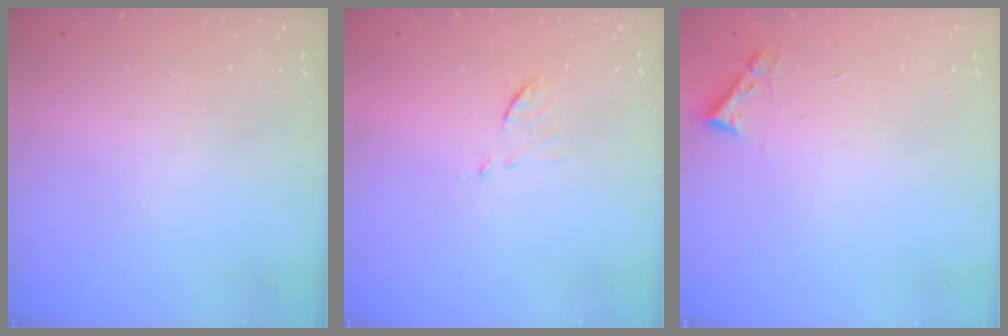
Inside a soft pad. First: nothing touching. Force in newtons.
{"total": 6.2, "press": 6.2, "slide": 0.2}
{"total": 2.7, "press": 2.7, "slide": 0.3}